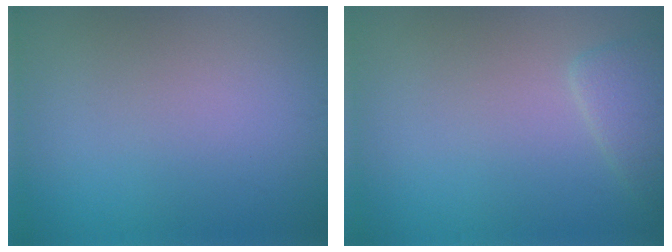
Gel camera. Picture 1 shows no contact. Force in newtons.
{"total": 1.9, "press": 1.9, "slide": 0.2}